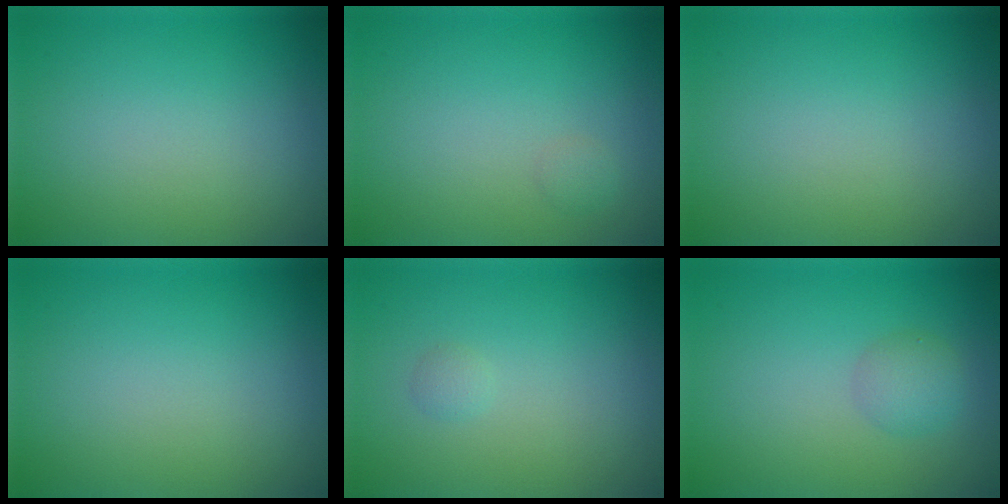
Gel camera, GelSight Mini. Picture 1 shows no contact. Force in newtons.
{"total": 0.6, "press": 0.6, "slide": 0.0}
{"total": 0.0}
{"total": 0.0}
{"total": 0.7, "press": 0.7, "slide": 0.0}
{"total": 1.9, "press": 1.9, "slide": 0.1}